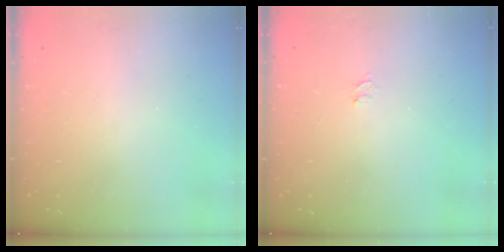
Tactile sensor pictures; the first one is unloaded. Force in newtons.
{"total": 3.5, "press": 3.4, "slide": 0.4}